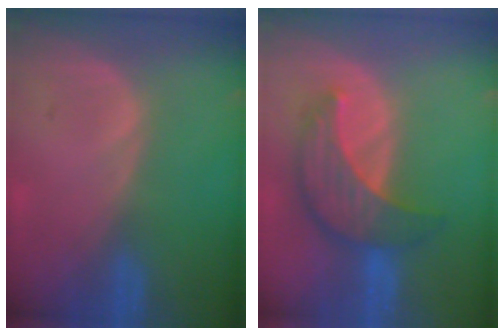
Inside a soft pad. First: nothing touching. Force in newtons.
{"total": 7.8, "press": 7.5, "slide": 2.2}